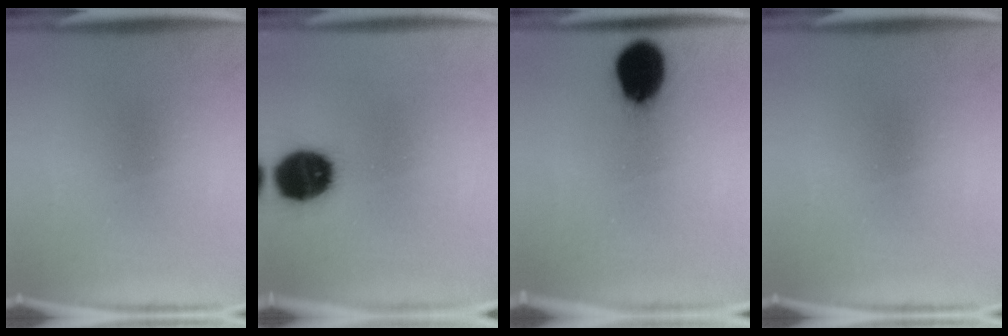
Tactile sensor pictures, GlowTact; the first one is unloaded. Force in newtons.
{"total": 14.8}
{"total": 13.5}
{"total": 0.0}